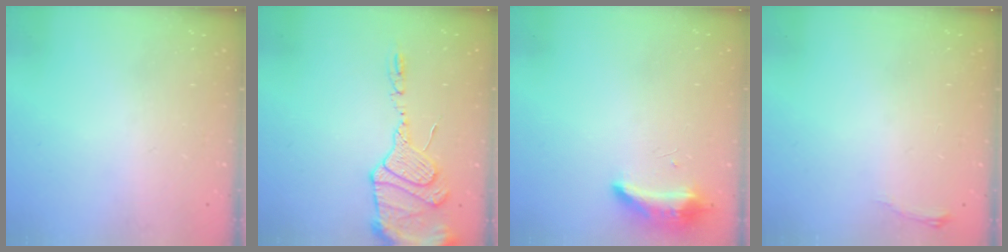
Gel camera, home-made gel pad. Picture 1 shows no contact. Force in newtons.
{"total": 14.8, "press": 14.5, "slide": 2.9}
{"total": 18.6, "press": 10.8, "slide": 15.1}
{"total": 3.1, "press": 3.1, "slide": 0.5}